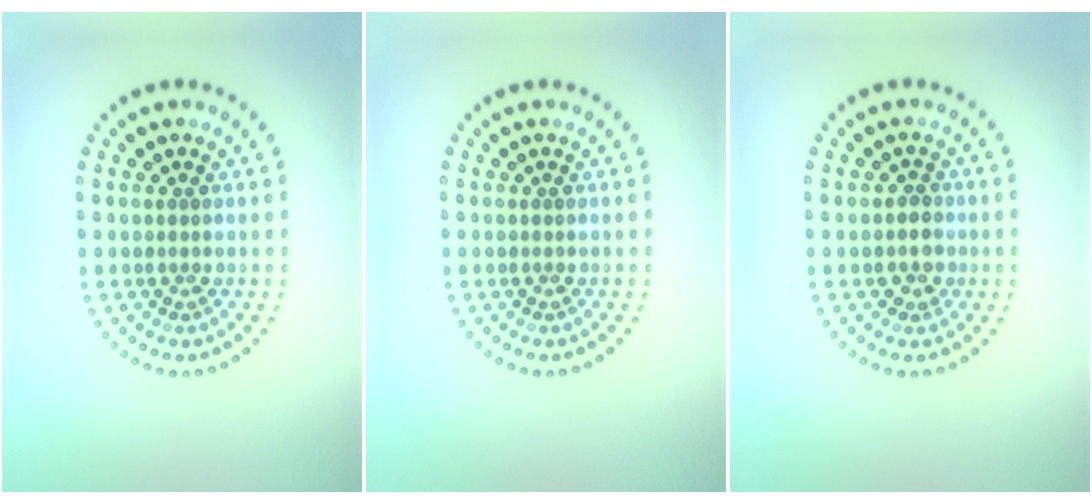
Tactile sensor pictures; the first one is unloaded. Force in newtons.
{"total": 0.0}
{"total": 1.9, "press": 1.7, "slide": 0.8}